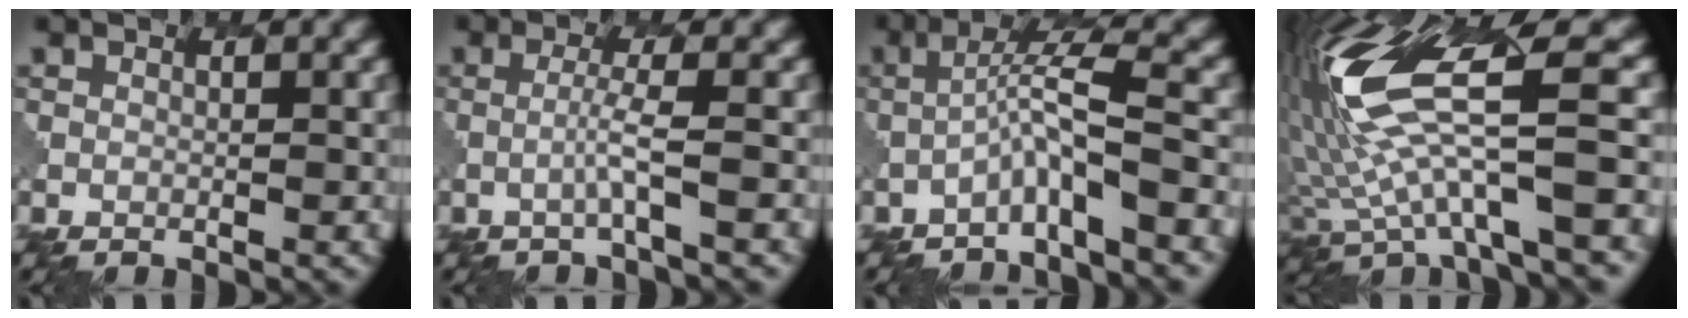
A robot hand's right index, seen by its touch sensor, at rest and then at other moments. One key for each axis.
{"total": 2.0, "fx": -0.3, "fy": 0.1, "fz": 2.0, "tx": -0.033, "ty": 0.005, "tz": -0.014}
{"total": 4.3, "fx": -1.9, "fy": 0.4, "fz": 3.8, "tx": -0.067, "ty": 0.016, "tz": -0.041}
{"total": 12.0, "fx": 1.2, "fy": 3.4, "fz": 11.5, "tx": -0.234, "ty": 0.007, "tz": 0.029}